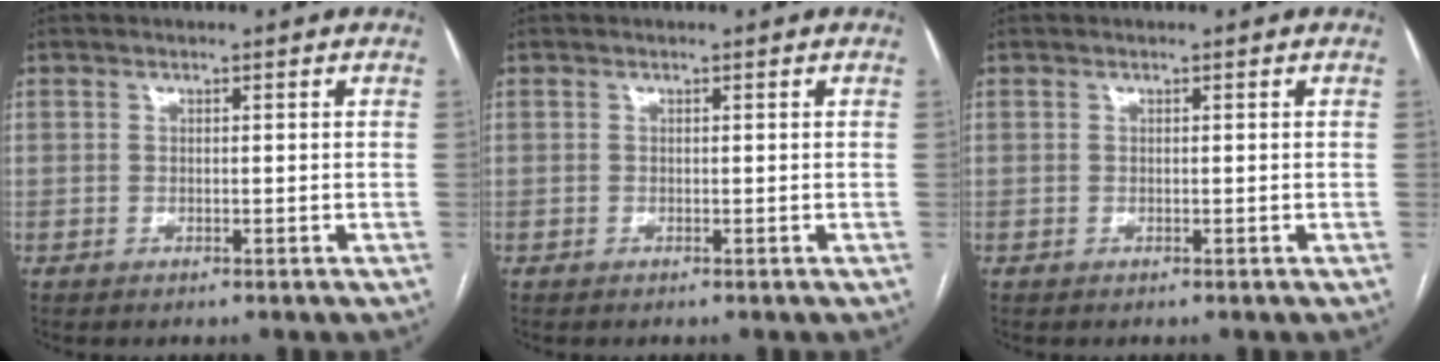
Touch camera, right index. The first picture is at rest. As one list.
[{"total": 0.0}, {"total": 0.0}]